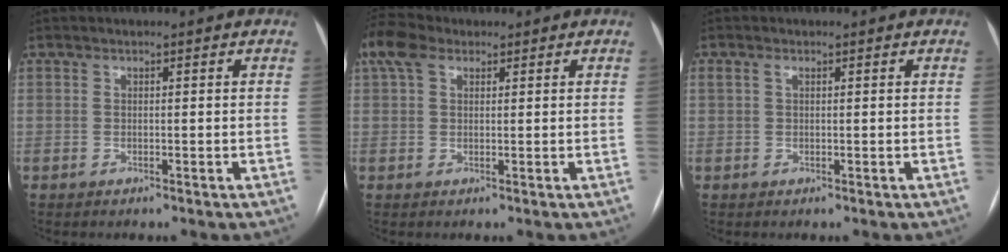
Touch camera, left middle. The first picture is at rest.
{"total": 5.7, "force": [3.3, 3.2, 3.4], "torque": [-0.083, 0.040, 0.067]}
{"total": 1.9, "force": [-1.7, -0.5, -0.5], "torque": [-0.007, 0.015, -0.014]}